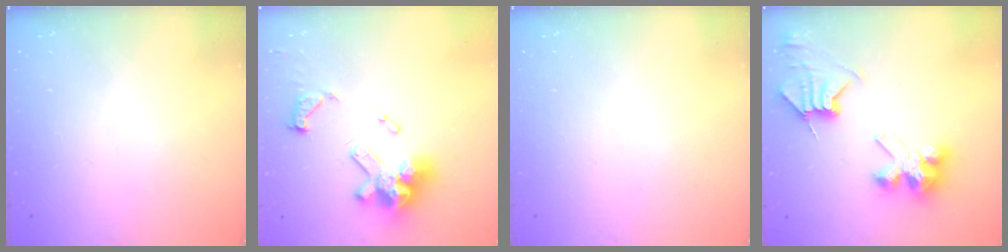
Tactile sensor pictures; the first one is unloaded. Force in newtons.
{"total": 13.6, "press": 13.6, "slide": 0.6}
{"total": 0.0}
{"total": 8.6, "press": 8.5, "slide": 1.1}